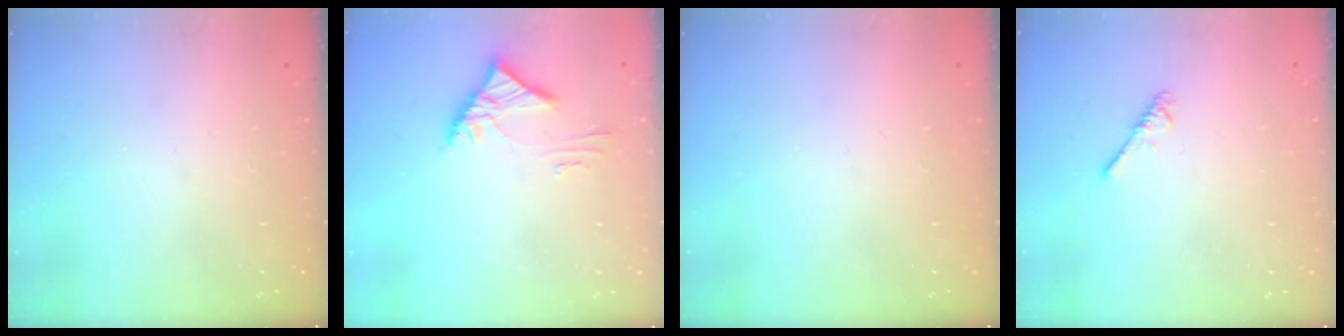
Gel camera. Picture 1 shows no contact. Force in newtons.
{"total": 3.6, "press": 3.5, "slide": 0.9}
{"total": 0.0}
{"total": 2.6, "press": 2.5, "slide": 0.5}